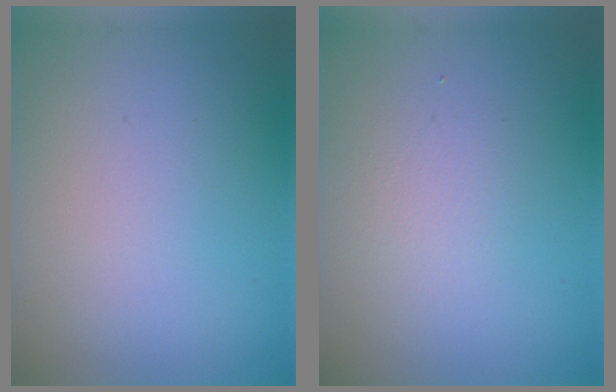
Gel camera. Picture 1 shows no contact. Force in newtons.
{"total": 1.6, "press": 1.6, "slide": 0.1}